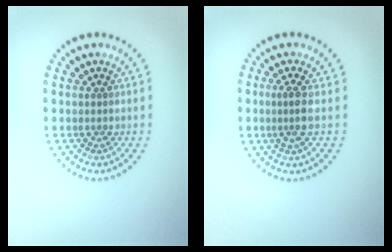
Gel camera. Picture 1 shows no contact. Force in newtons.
{"total": 2.1, "press": 1.7, "slide": 1.2}